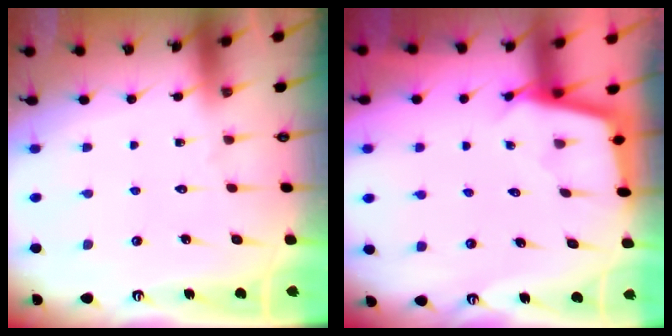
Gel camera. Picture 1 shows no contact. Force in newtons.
{"total": 2.3, "press": 2.3, "slide": 0.2}